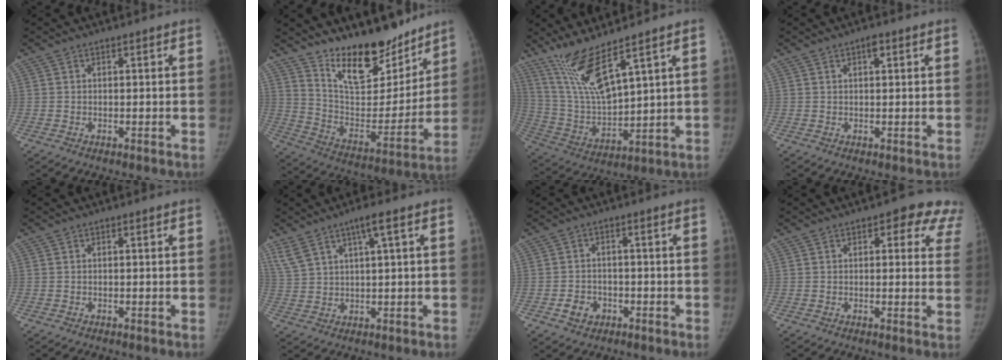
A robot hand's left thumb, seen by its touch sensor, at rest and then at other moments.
{"total": 19.9, "force": [15.6, 8.0, 9.4], "torque": [-0.092, -0.114, 0.264]}
{"total": 11.7, "force": [8.3, 1.8, 8.0], "torque": [-0.157, -0.055, 0.187]}
{"total": 1.7, "force": [0.9, 0.8, 1.1], "torque": [-0.011, -0.001, 0.011]}
{"total": 0.0}
{"total": 6.5, "force": [3.8, 1.1, 5.1], "torque": [-0.105, -0.007, 0.080]}
{"total": 4.3, "force": [-1.9, 3.5, 1.6], "torque": [-0.015, 0.013, -0.029]}
{"total": 9.3, "force": [5.0, 4.8, 6.2], "torque": [-0.017, -0.011, 0.041]}